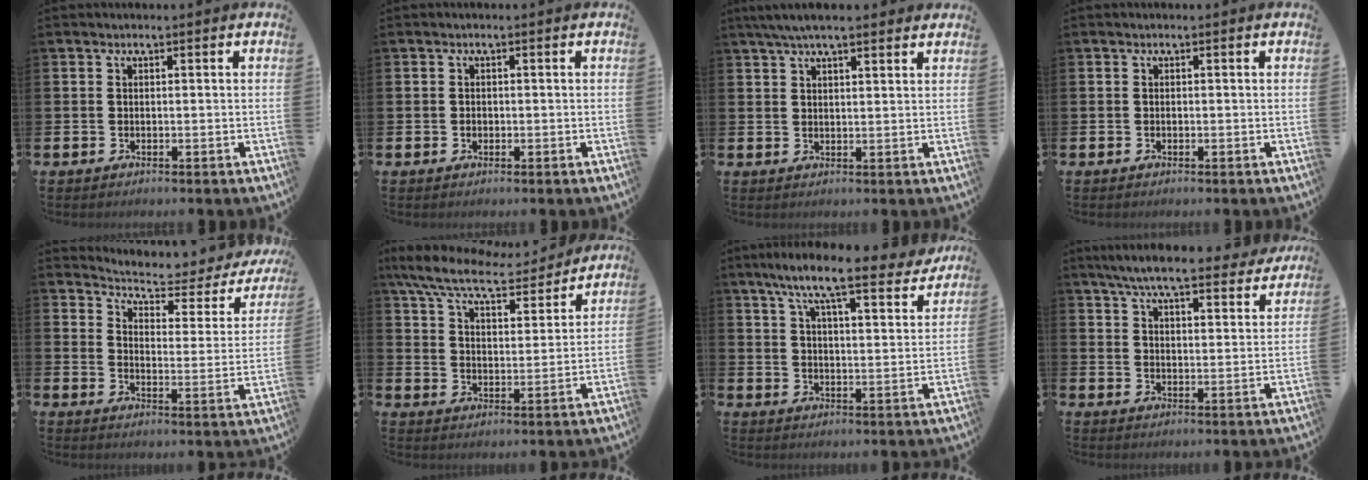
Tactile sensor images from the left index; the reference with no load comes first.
{"total": 0.6, "force": [-0.1, 0.6, 0.2], "torque": [-0.004, 0.006, -0.005]}
{"total": 4.9, "force": [4.1, 0.9, 2.5], "torque": [-0.051, -0.004, 0.074]}
{"total": 0.0}
{"total": 5.2, "force": [4.8, 1.0, 1.8], "torque": [-0.052, -0.042, 0.072]}
{"total": 9.0, "force": [8.1, 1.6, 3.7], "torque": [-0.108, -0.045, 0.140]}
{"total": 9.7, "force": [8.5, 1.1, 4.7], "torque": [-0.103, -0.047, 0.143]}
{"total": 7.4, "force": [6.8, 0.9, 2.8], "torque": [-0.063, -0.041, 0.117]}